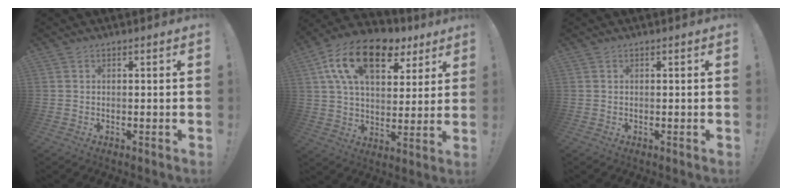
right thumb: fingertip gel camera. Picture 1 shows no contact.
{"total": 18.7, "force": [9.1, 10.5, 12.4], "torque": [-0.201, -0.035, 0.160]}
{"total": 0.0}